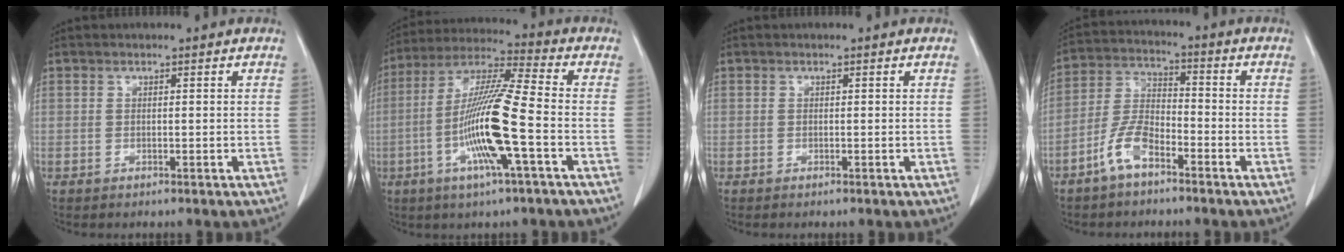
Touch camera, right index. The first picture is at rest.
{"total": 14.2, "force": [-3.8, 0.1, 13.7], "torque": [-0.272, -0.003, -0.078]}
{"total": 0.0}
{"total": 7.1, "force": [-4.5, 2.7, 4.8], "torque": [-0.111, 0.009, -0.092]}